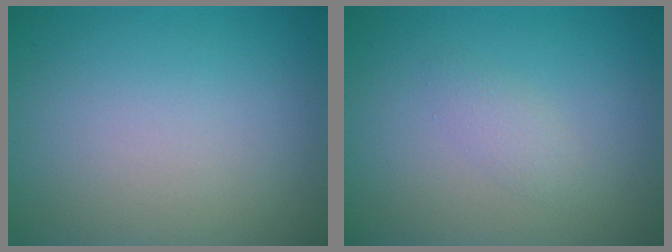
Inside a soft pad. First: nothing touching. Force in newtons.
{"total": 1.3, "press": 1.3, "slide": 0.0}